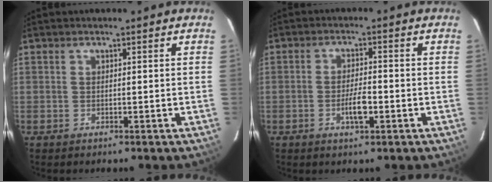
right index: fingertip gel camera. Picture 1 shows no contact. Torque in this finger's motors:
{"motor_torque": [0.73, -0.23, 0.42, 0.05]}